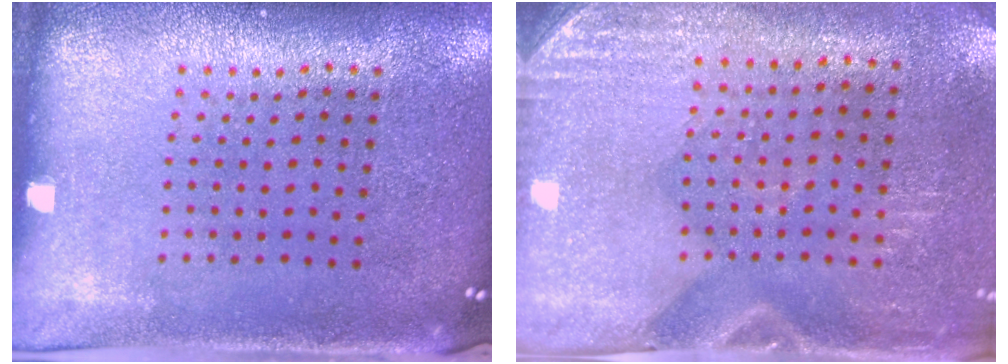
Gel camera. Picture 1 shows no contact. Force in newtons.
{"total": 2.8, "press": 2.5, "slide": 1.3}